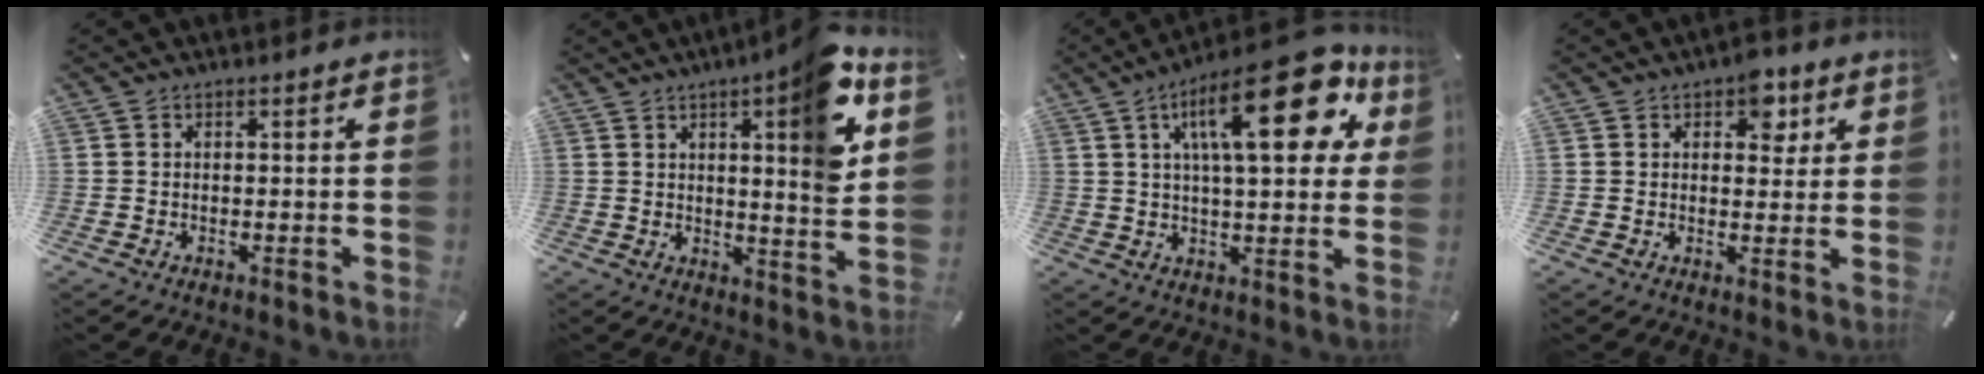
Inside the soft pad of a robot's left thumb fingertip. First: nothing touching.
{"total": 13.1, "force": [6.4, 2.4, 11.2], "torque": [-0.150, -0.041, 0.095]}
{"total": 24.4, "force": [10.2, 9.1, 20.3], "torque": [-0.315, -0.034, 0.151]}
{"total": 6.3, "force": [3.1, 4.2, 3.6], "torque": [-0.025, -0.009, 0.046]}